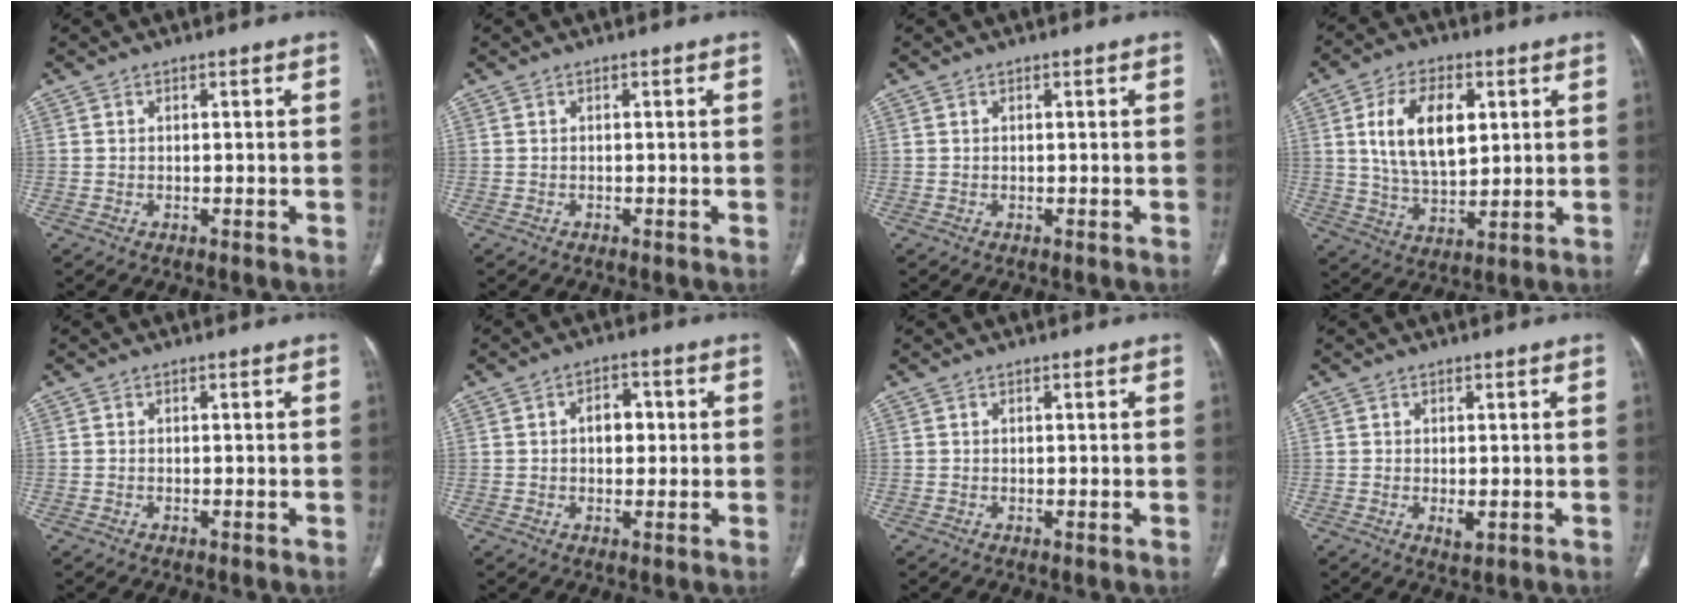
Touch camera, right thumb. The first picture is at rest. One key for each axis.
{"total": 0.0}
{"total": 0.0}
{"total": 13.8, "fx": 3.6, "fy": 7.7, "fz": 10.9, "tx": -0.179, "ty": -0.012, "tz": 0.071}
{"total": 0.0}
{"total": 5.0, "fx": 0.6, "fy": 3.4, "fz": 3.7, "tx": -0.040, "ty": 0.009, "tz": 0.005}
{"total": 0.0}
{"total": 1.9, "fx": -0.3, "fy": 0.8, "fz": 1.6, "tx": -0.031, "ty": -0.007, "tz": 0.000}